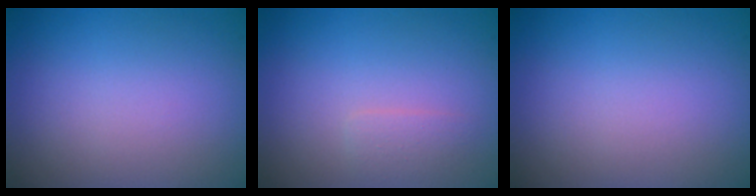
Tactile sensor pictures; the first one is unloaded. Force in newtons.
{"total": 1.0, "press": 1.0, "slide": 0.0}
{"total": 0.0}